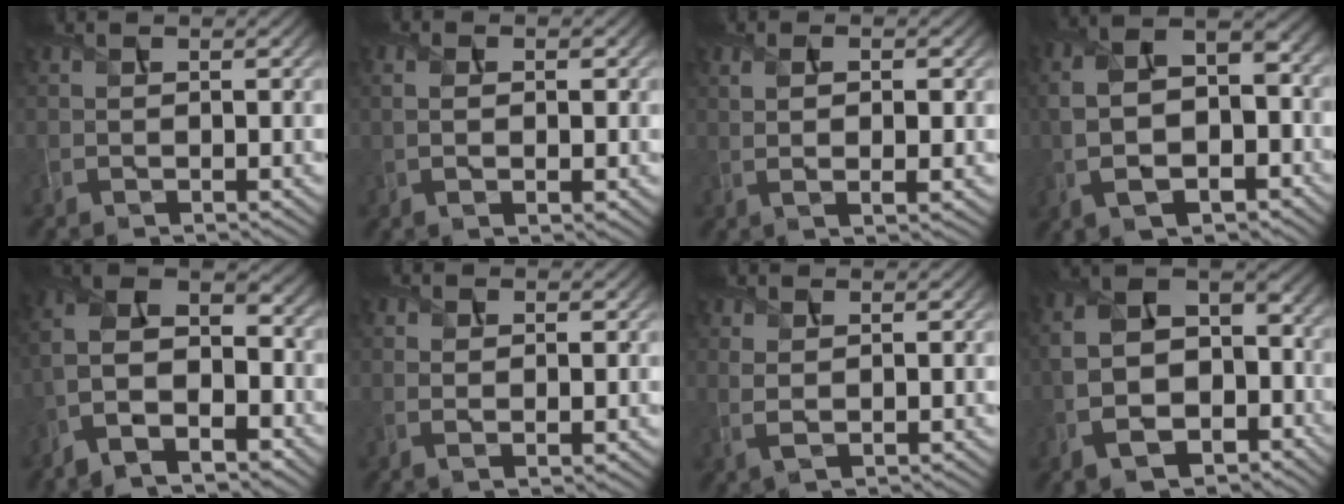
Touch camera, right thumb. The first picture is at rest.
{"total": 3.2, "force": [0.2, 1.2, 3.0], "torque": [-0.052, -0.003, 0.002]}
{"total": 3.3, "force": [0.4, 0.7, 3.2], "torque": [-0.061, -0.002, 0.010]}
{"total": 11.8, "force": [-1.5, 7.1, 9.3], "torque": [-0.203, -0.010, -0.027]}
{"total": 13.0, "force": [-5.8, 7.3, 9.1], "torque": [-0.199, -0.020, -0.106]}
{"total": 1.7, "force": [0.3, 0.6, 1.6], "torque": [-0.034, -0.003, 0.009]}
{"total": 1.6, "force": [0.8, 0.5, 1.3], "torque": [-0.034, -0.001, 0.017]}
{"total": 13.0, "force": [-4.2, 8.5, 8.9], "torque": [-0.202, -0.038, -0.067]}